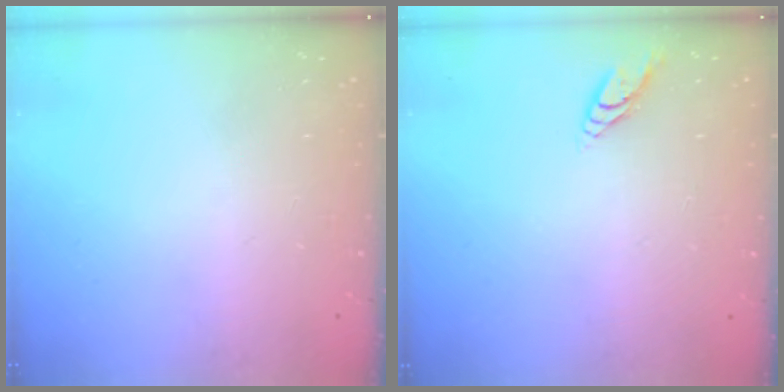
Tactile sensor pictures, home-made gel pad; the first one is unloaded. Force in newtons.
{"total": 4.3, "press": 4.3, "slide": 0.5}